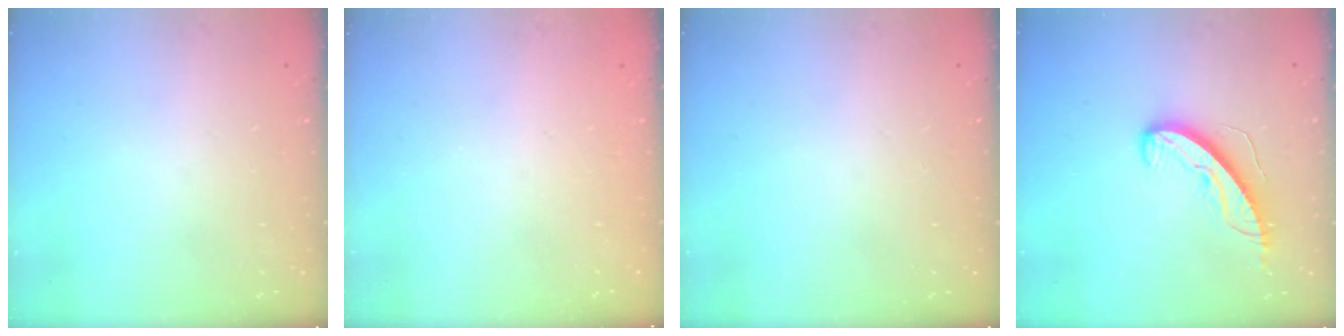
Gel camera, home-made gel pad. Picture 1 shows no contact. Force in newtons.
{"total": 0.0}
{"total": 0.0}
{"total": 9.0, "press": 9.0, "slide": 0.3}